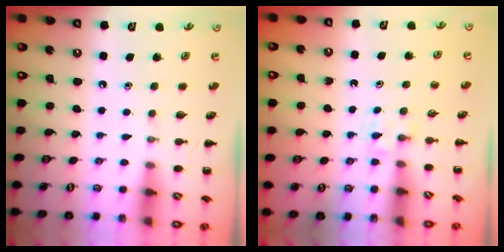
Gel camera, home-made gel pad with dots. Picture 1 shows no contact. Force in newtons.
{"total": 2.2, "press": 2.0, "slide": 0.9}